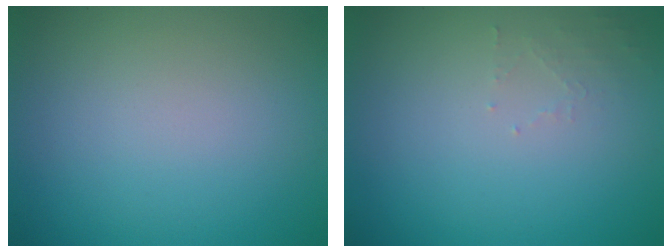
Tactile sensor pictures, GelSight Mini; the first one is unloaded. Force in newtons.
{"total": 1.0, "press": 1.0, "slide": 0.2}